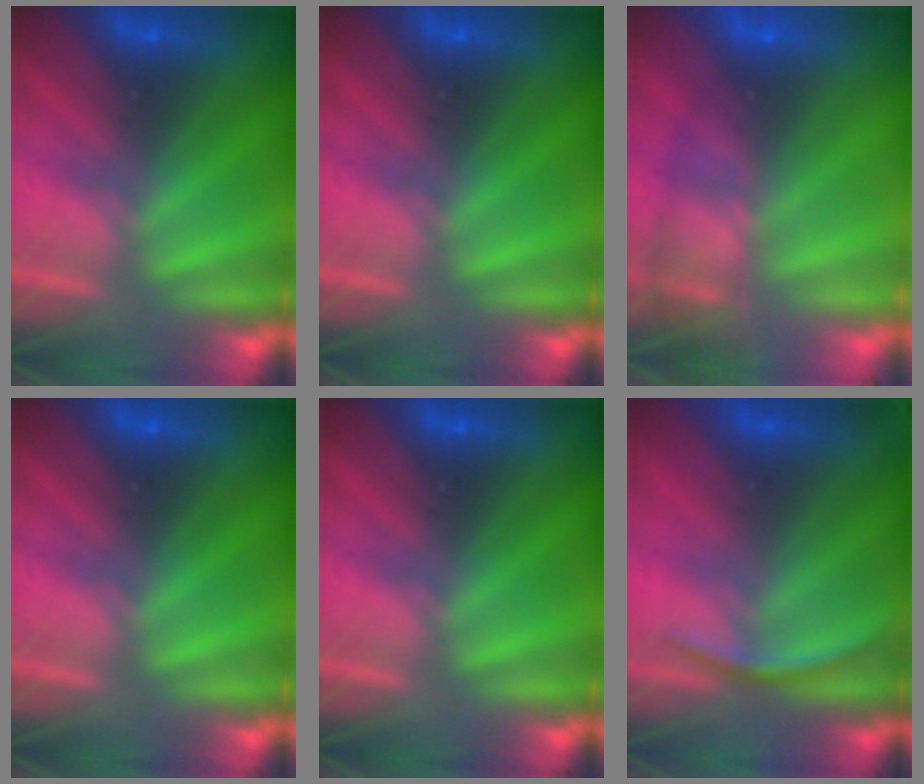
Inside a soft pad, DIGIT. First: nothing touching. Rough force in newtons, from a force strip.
{"total": 0.0}
{"total": 7.5}
{"total": 0.0}
{"total": 0.0}
{"total": 2.8}